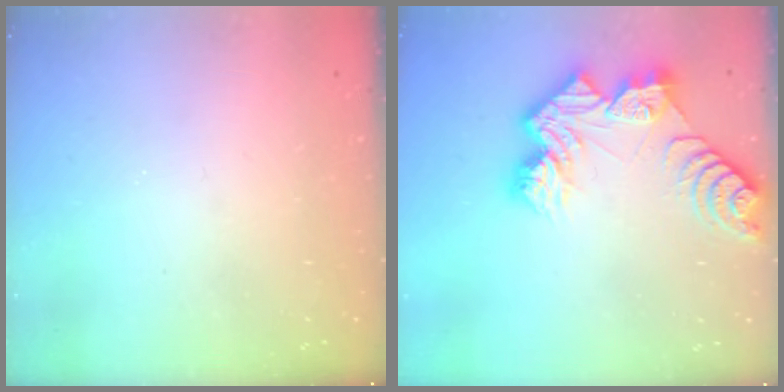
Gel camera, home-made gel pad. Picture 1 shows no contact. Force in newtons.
{"total": 12.9, "press": 12.9, "slide": 1.1}